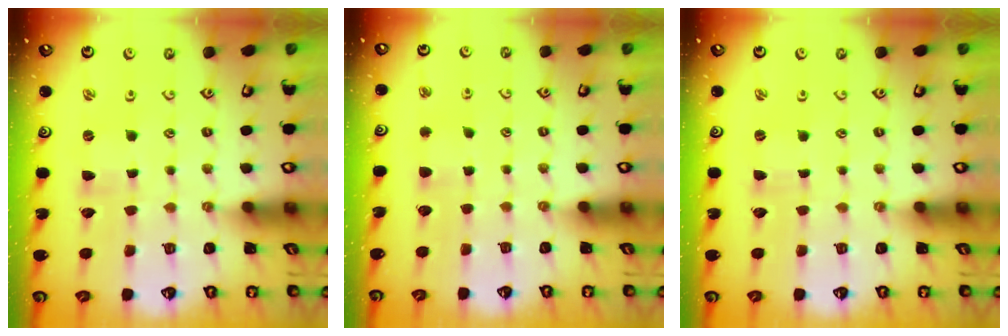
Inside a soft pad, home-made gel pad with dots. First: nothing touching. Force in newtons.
{"total": 3.7, "press": 3.6, "slide": 0.5}
{"total": 0.0}